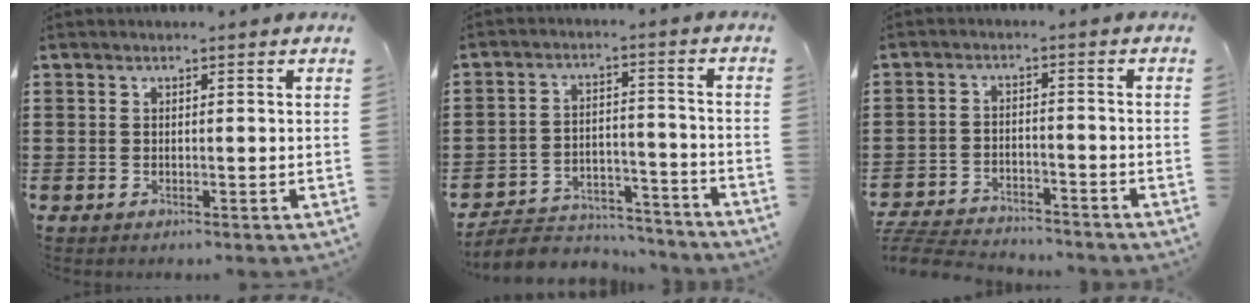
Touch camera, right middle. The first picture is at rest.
{"total": 6.1, "force": [-5.9, 1.4, 0.8], "torque": [-0.016, 0.016, -0.120]}
{"total": 5.2, "force": [-5.1, 0.7, 0.6], "torque": [-0.021, 0.007, -0.108]}